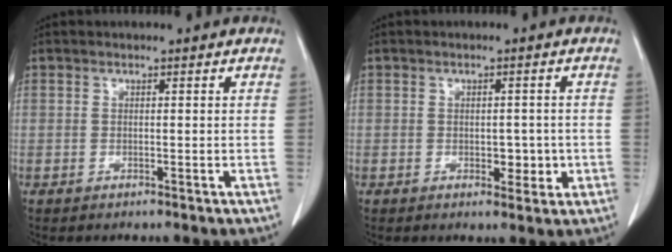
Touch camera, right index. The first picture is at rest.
{"total": 3.1, "force": [-0.6, 1.8, 2.4], "torque": [-0.023, 0.001, -0.002]}